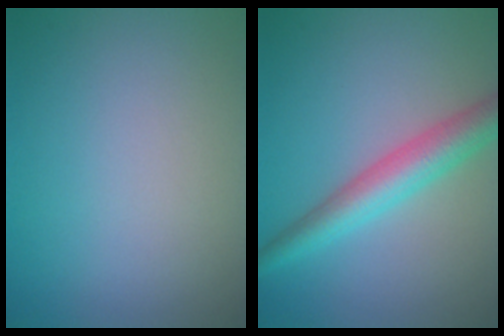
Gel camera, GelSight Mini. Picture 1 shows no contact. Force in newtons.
{"total": 4.5, "press": 4.5, "slide": 0.1}